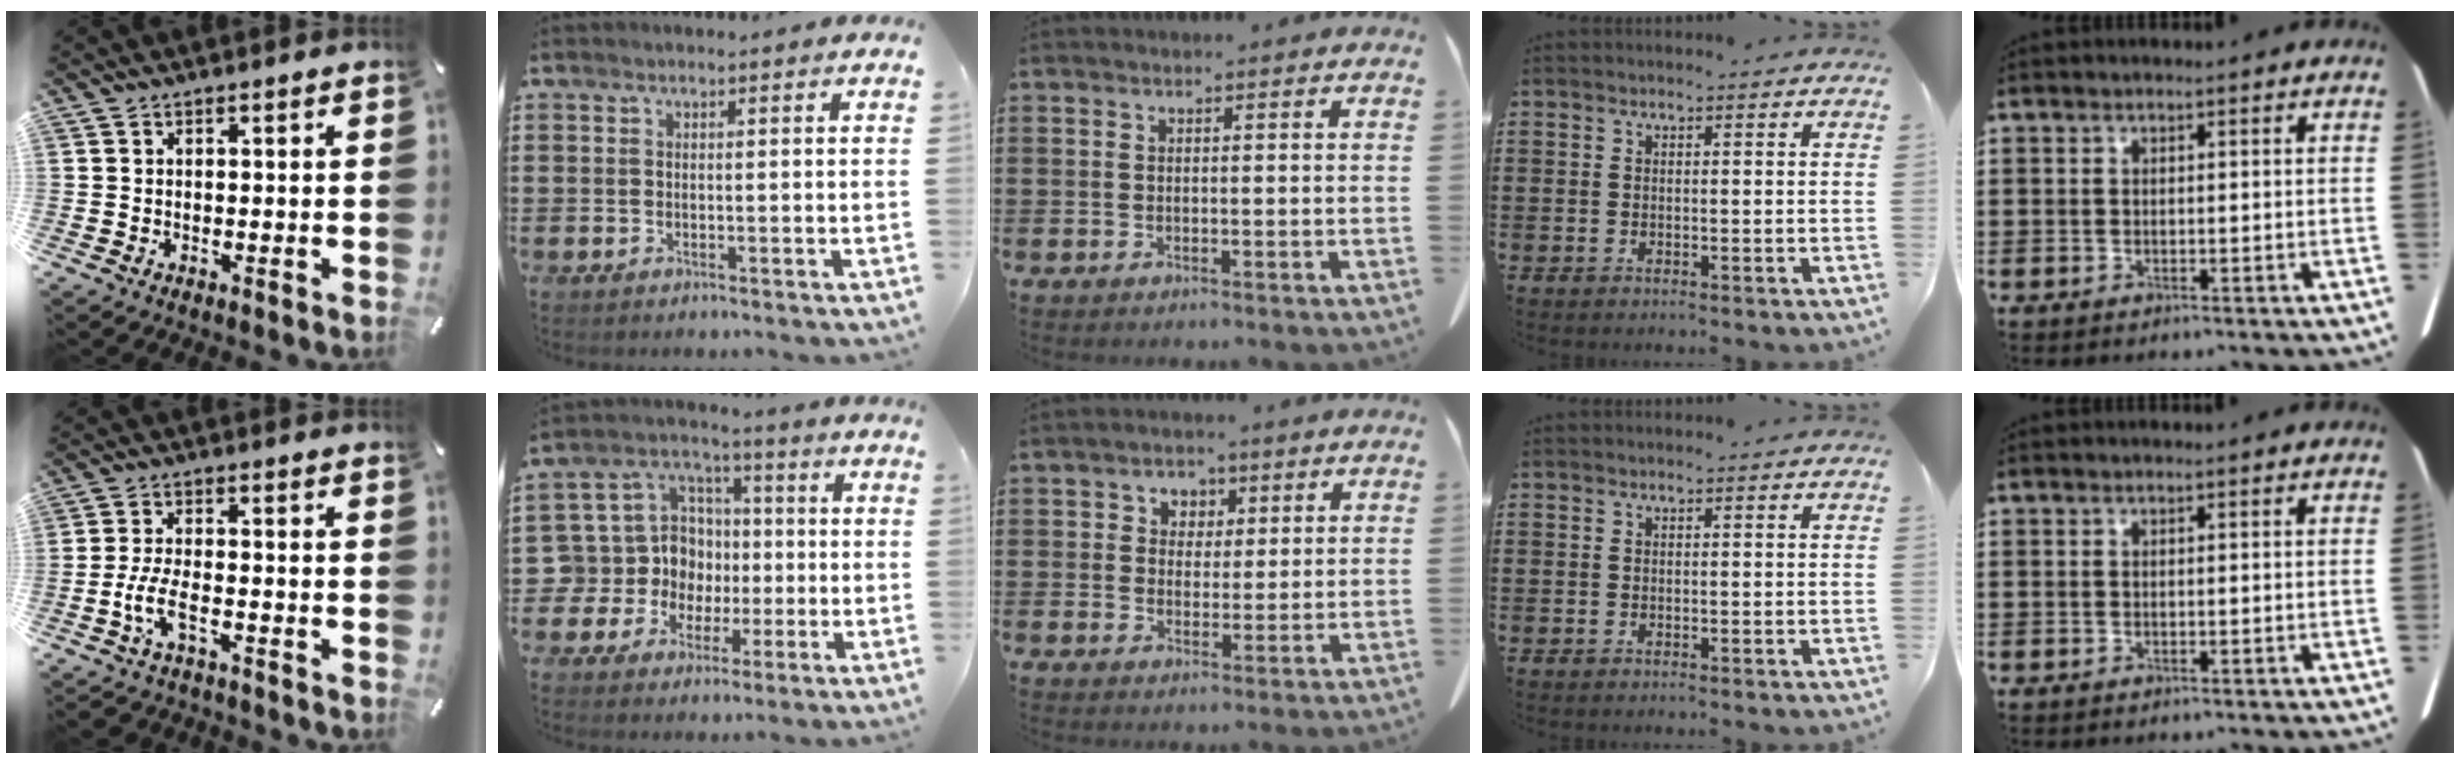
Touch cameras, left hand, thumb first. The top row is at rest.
{"thumb": {"total": 7.0, "force": [-3.7, 3.0, 5.2], "torque": [-0.116, 0.005, -0.068]}, "index": {"total": 10.1, "force": [-0.1, 9.7, 2.7], "torque": [-0.115, -0.004, 0.002]}, "middle": {"total": 3.3, "force": [1.6, 2.8, 0.4], "torque": [-0.018, 0.009, 0.025]}}